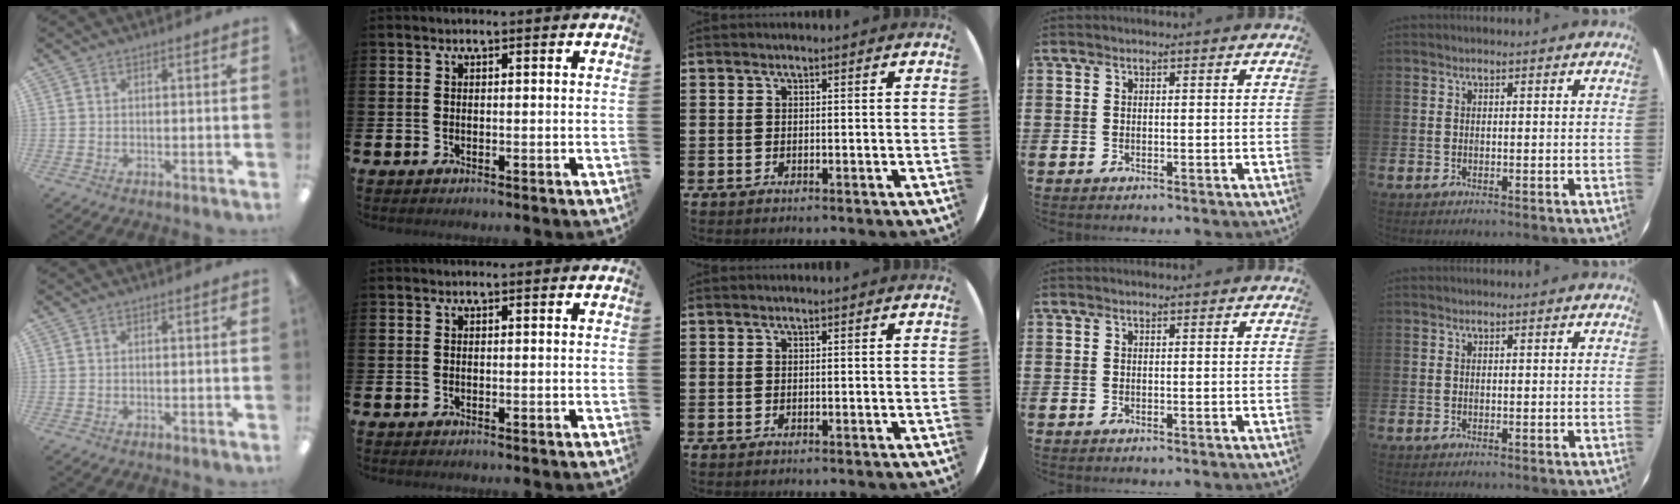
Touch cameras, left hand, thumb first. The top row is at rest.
{}